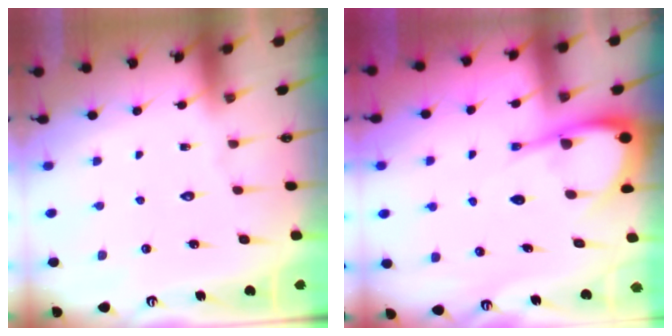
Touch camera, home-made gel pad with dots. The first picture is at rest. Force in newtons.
{"total": 7.4, "press": 7.4, "slide": 0.8}